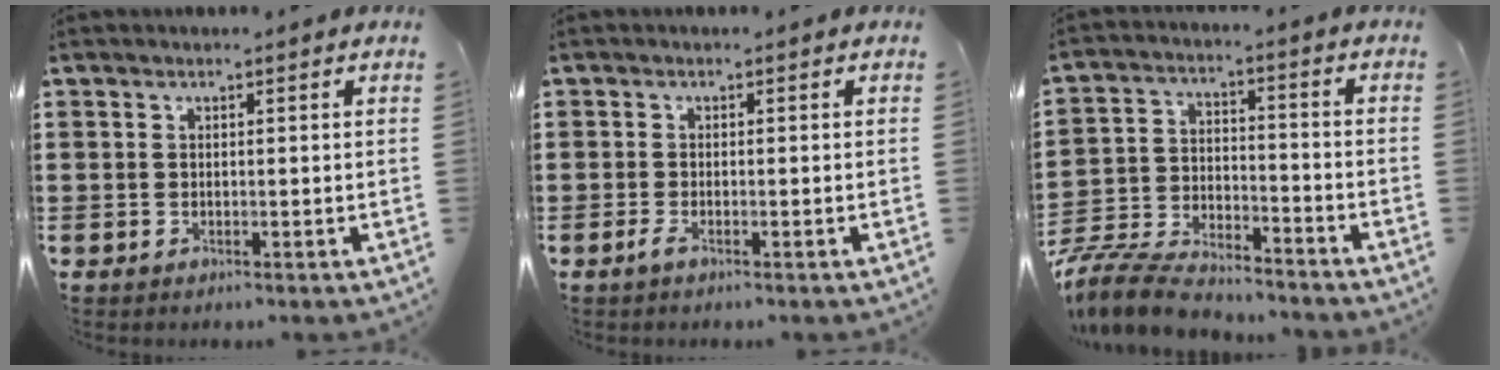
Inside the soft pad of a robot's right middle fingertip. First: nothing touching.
{"total": 1.1, "force": [-0.6, 0.1, 0.9], "torque": [-0.026, -0.007, -0.012]}
{"total": 8.2, "force": [-8.0, 1.2, 1.6], "torque": [-0.047, 0.008, -0.161]}